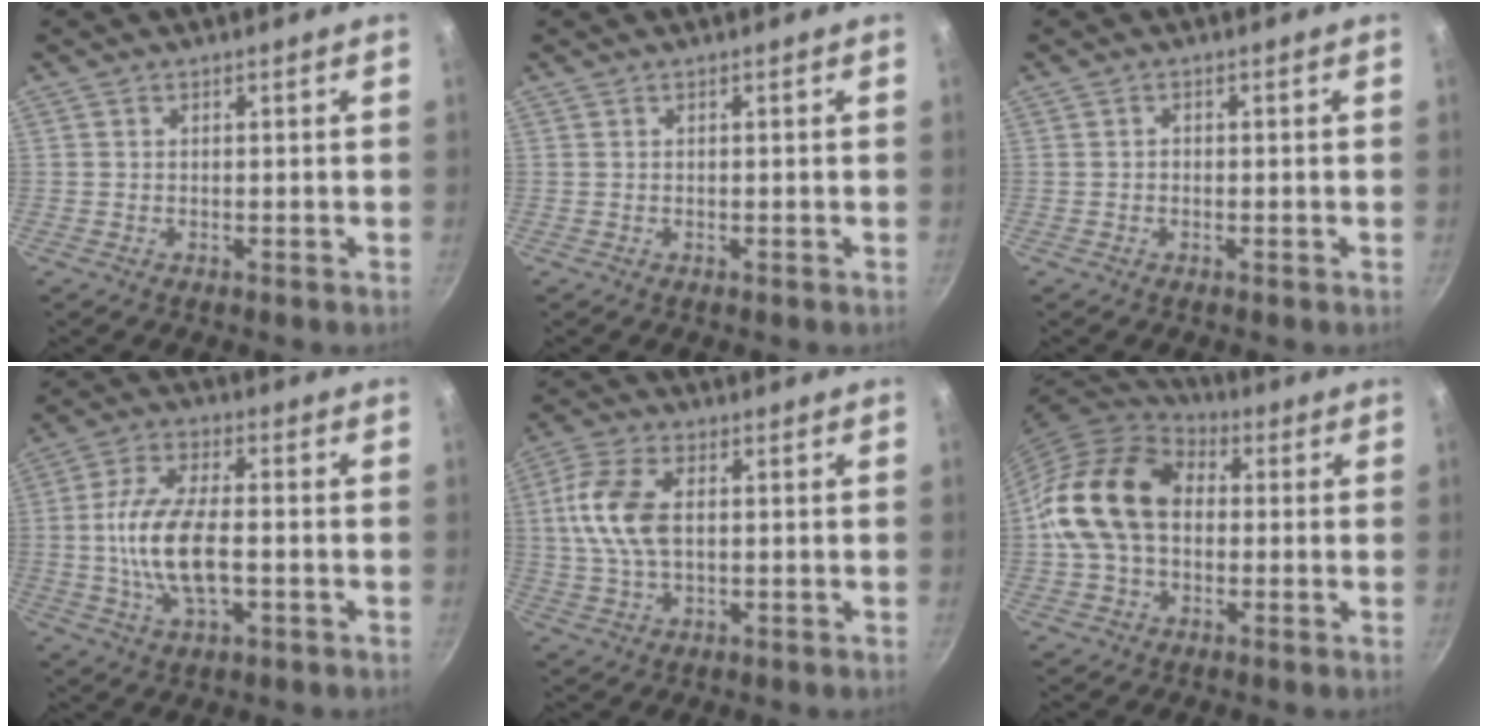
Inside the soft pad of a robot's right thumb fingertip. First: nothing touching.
{"total": 0.0}
{"total": 0.6, "force": [-0.2, 0.5, 0.3], "torque": [-0.005, 0.003, -0.005]}
{"total": 13.3, "force": [-1.7, 6.1, 11.7], "torque": [-0.221, 0.018, -0.040]}
{"total": 10.9, "force": [1.2, 6.2, 8.8], "torque": [-0.176, 0.014, 0.016]}
{"total": 17.5, "force": [0.7, 12.8, 11.8], "torque": [-0.196, 0.033, 0.002]}